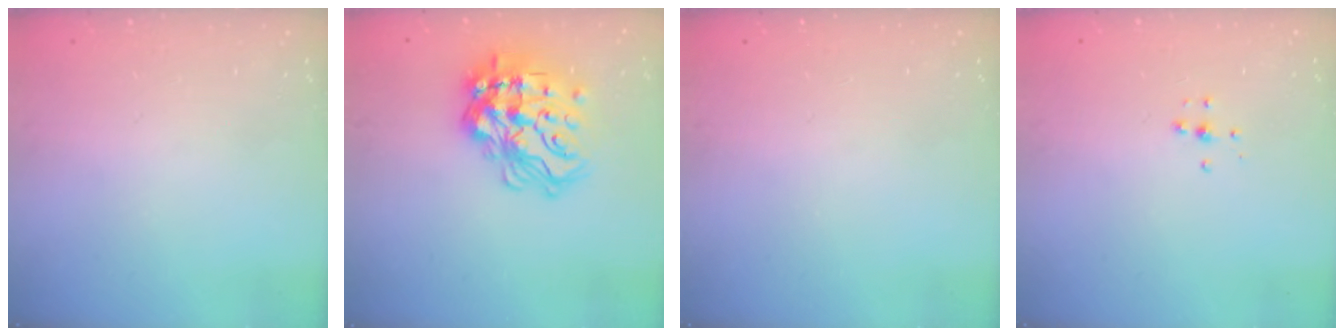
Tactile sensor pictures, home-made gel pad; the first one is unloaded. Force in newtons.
{"total": 22.8, "press": 22.7, "slide": 2.4}
{"total": 0.0}
{"total": 3.8, "press": 3.8, "slide": 0.3}